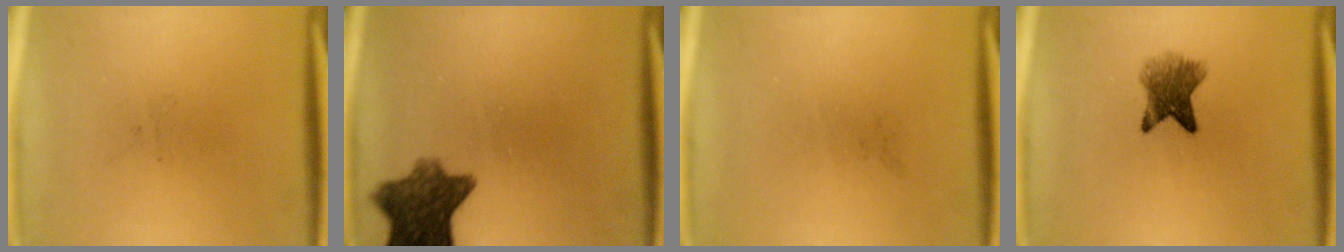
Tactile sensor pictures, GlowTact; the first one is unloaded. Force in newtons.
{"total": 9.4}
{"total": 0.0}
{"total": 5.5}